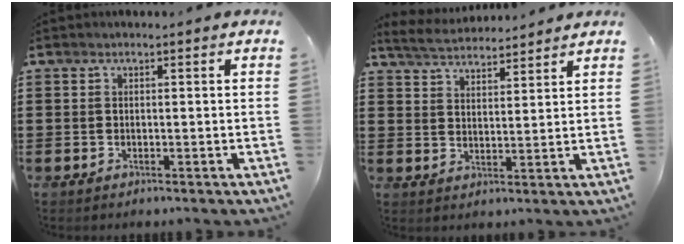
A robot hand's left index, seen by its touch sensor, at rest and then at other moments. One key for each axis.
{"total": 4.1, "fx": 4.0, "fy": 0.3, "fz": 0.6, "tx": -0.029, "ty": -0.017, "tz": 0.072}